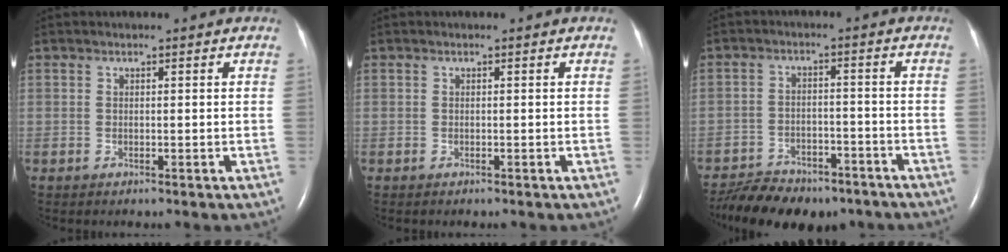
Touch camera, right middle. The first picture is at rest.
{"total": 0.0}
{"total": 13.6, "force": [-10.9, 5.8, 5.7], "torque": [-0.111, 0.000, -0.157]}